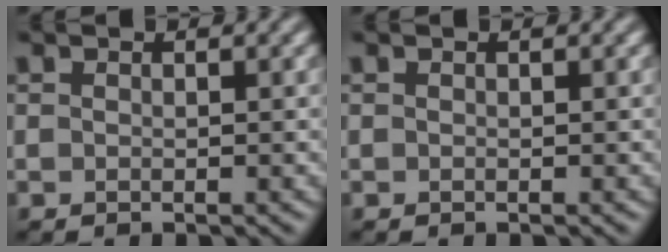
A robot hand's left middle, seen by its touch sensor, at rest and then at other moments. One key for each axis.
{"total": 0.0}